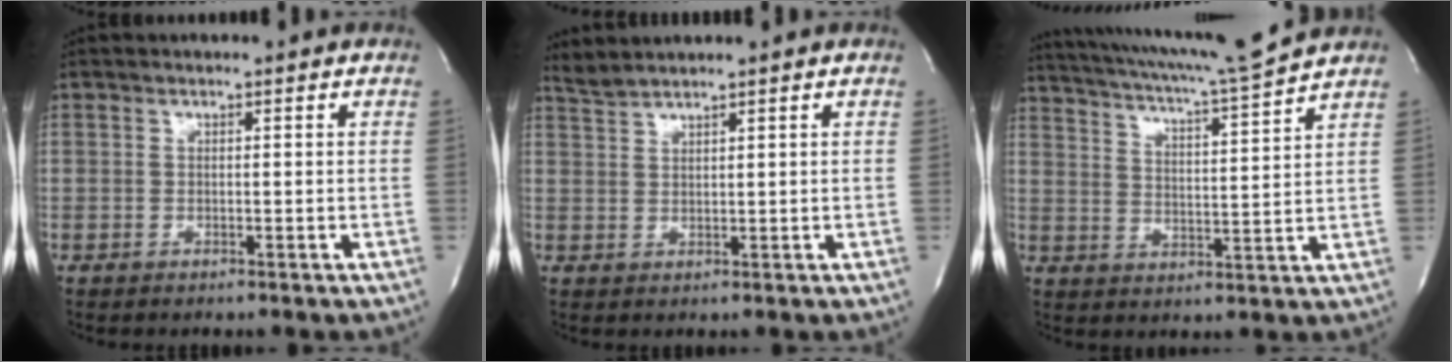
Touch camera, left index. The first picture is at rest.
{"total": 2.2, "force": [2.2, -0.6, 0.1], "torque": [-0.009, 0.009, 0.052]}
{"total": 13.6, "force": [12.5, -1.4, 5.2], "torque": [-0.099, -0.021, 0.186]}